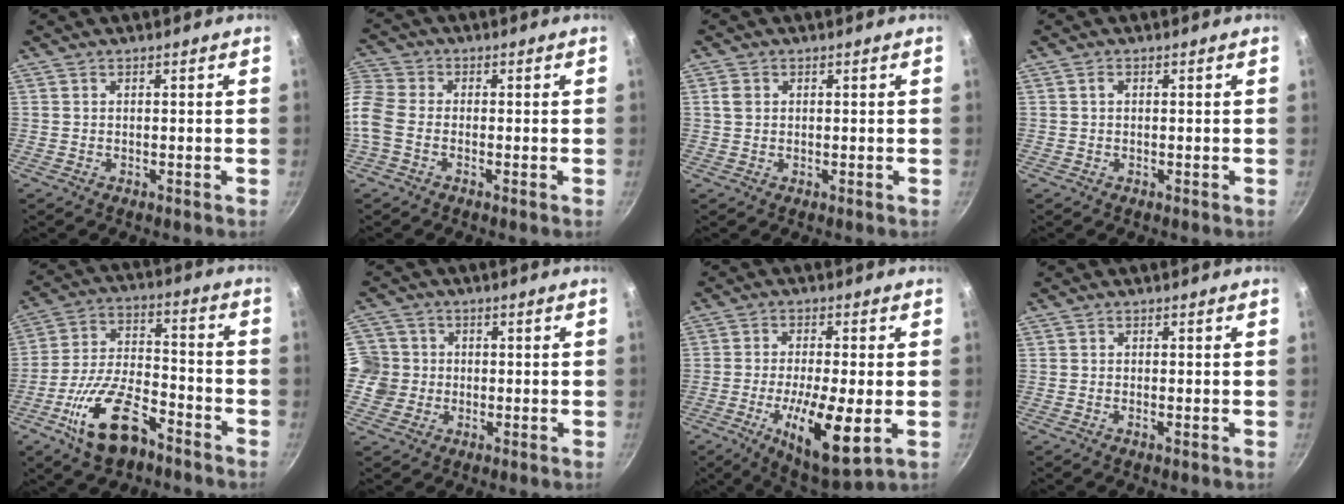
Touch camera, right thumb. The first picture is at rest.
{"total": 9.8, "force": [-2.9, 7.2, 6.0], "torque": [-0.149, 0.019, -0.081]}
{"total": 1.9, "force": [0.4, 1.6, 1.0], "torque": [-0.012, 0.006, 0.006]}
{"total": 0.7, "force": [0.1, 0.5, 0.5], "torque": [-0.010, 0.005, 0.003]}
{"total": 15.6, "force": [-8.6, 7.3, 10.9], "torque": [-0.192, 0.047, -0.161]}
{"total": 6.3, "force": [-0.4, 6.1, 1.2], "torque": [0.019, 0.006, -0.019]}
{"total": 13.7, "force": [-3.4, 3.8, 12.7], "torque": [-0.217, -0.002, -0.055]}
{"total": 0.6, "force": [-0.2, 0.1, 0.6], "torque": [-0.014, 0.001, -0.007]}